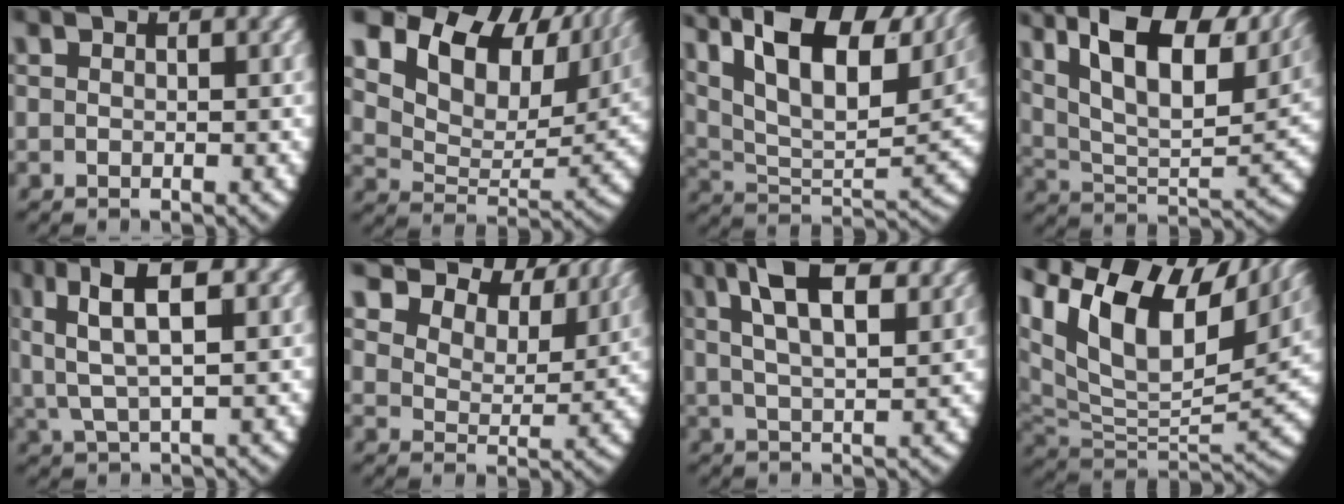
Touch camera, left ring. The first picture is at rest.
{"total": 14.5, "force": [6.4, 9.7, 8.7], "torque": [-0.174, 0.005, 0.085]}
{"total": 16.7, "force": [9.0, 8.8, 11.0], "torque": [-0.194, 0.025, 0.124]}
{"total": 15.0, "force": [8.2, 7.6, 10.0], "torque": [-0.187, 0.011, 0.118]}
{"total": 6.5, "force": [2.5, 2.8, 5.3], "torque": [-0.114, 0.006, 0.045]}
{"total": 11.0, "force": [7.0, 6.5, 5.5], "torque": [-0.112, 0.014, 0.096]}
{"total": 7.6, "force": [4.5, 2.6, 5.6], "torque": [-0.104, 0.010, 0.070]}
{"total": 16.4, "force": [6.2, 10.0, 11.5], "torque": [-0.240, -0.002, 0.096]}